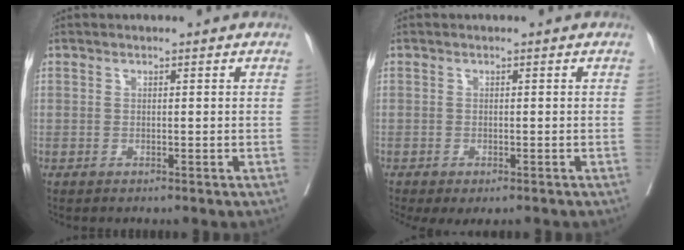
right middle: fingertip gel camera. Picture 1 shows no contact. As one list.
[{"total": 4.3, "force": [-3.4, 1.6, 2.2], "torque": [-0.021, -0.008, -0.050]}]